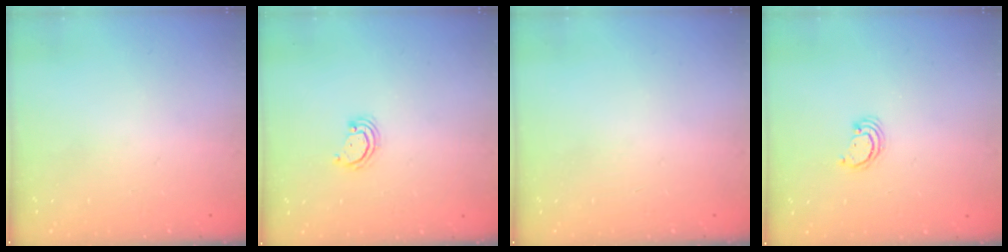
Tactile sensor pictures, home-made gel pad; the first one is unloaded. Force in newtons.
{"total": 3.3, "press": 3.3, "slide": 0.4}
{"total": 0.0}
{"total": 2.6, "press": 2.6, "slide": 0.3}